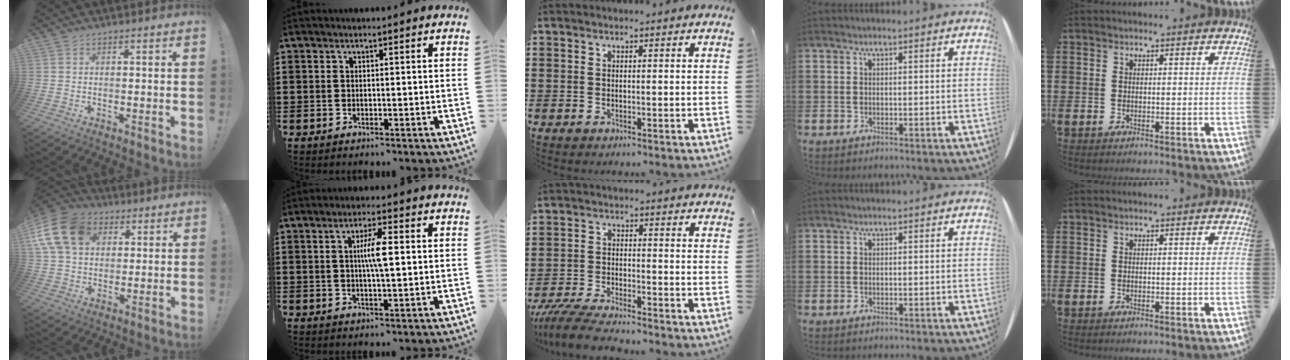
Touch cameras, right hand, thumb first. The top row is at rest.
{"thumb": {"total": 16.5, "force": [5.5, 12.5, 9.3], "torque": [-0.169, -0.007, 0.111]}, "index": {"total": 5.0, "force": [0.6, 0.8, 4.9], "torque": [-0.091, 0.002, 0.006]}, "middle": {"total": 5.7, "force": [-5.3, 0.5, 2.0], "torque": [-0.050, -0.007, -0.105]}}